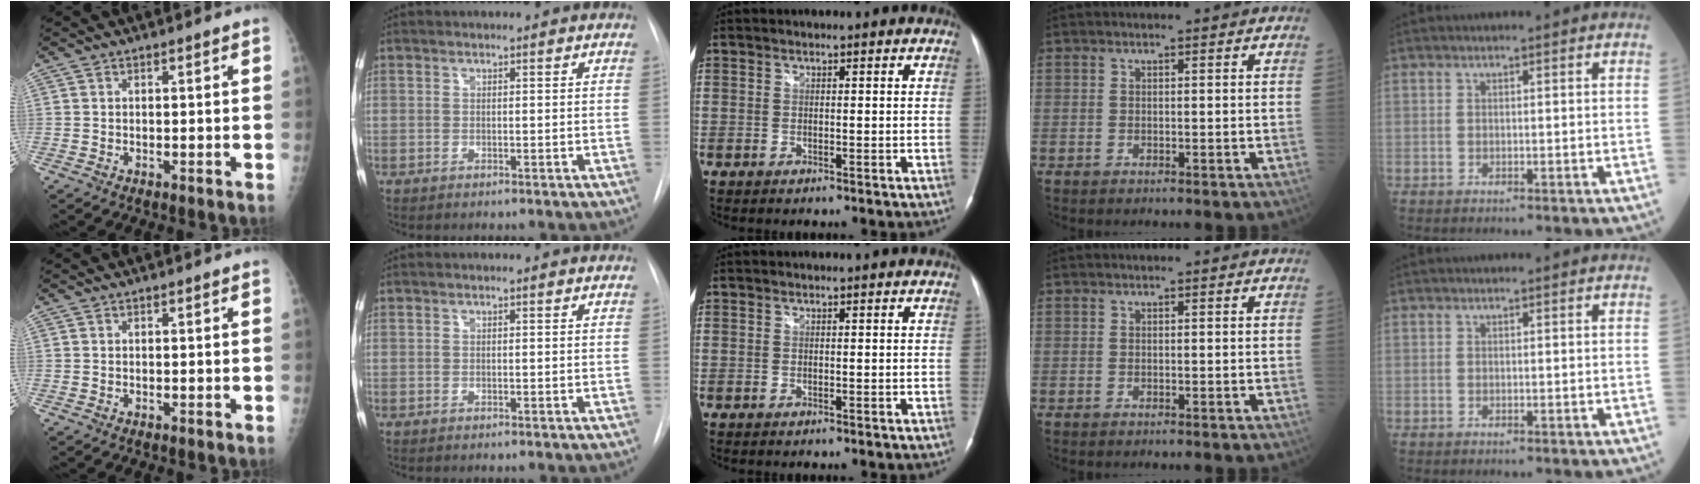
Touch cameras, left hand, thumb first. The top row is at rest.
{}